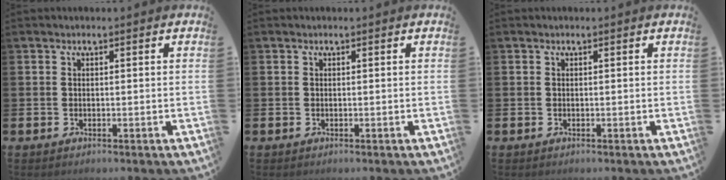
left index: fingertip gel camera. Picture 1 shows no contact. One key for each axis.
{"total": 0.0}
{"total": 0.0}